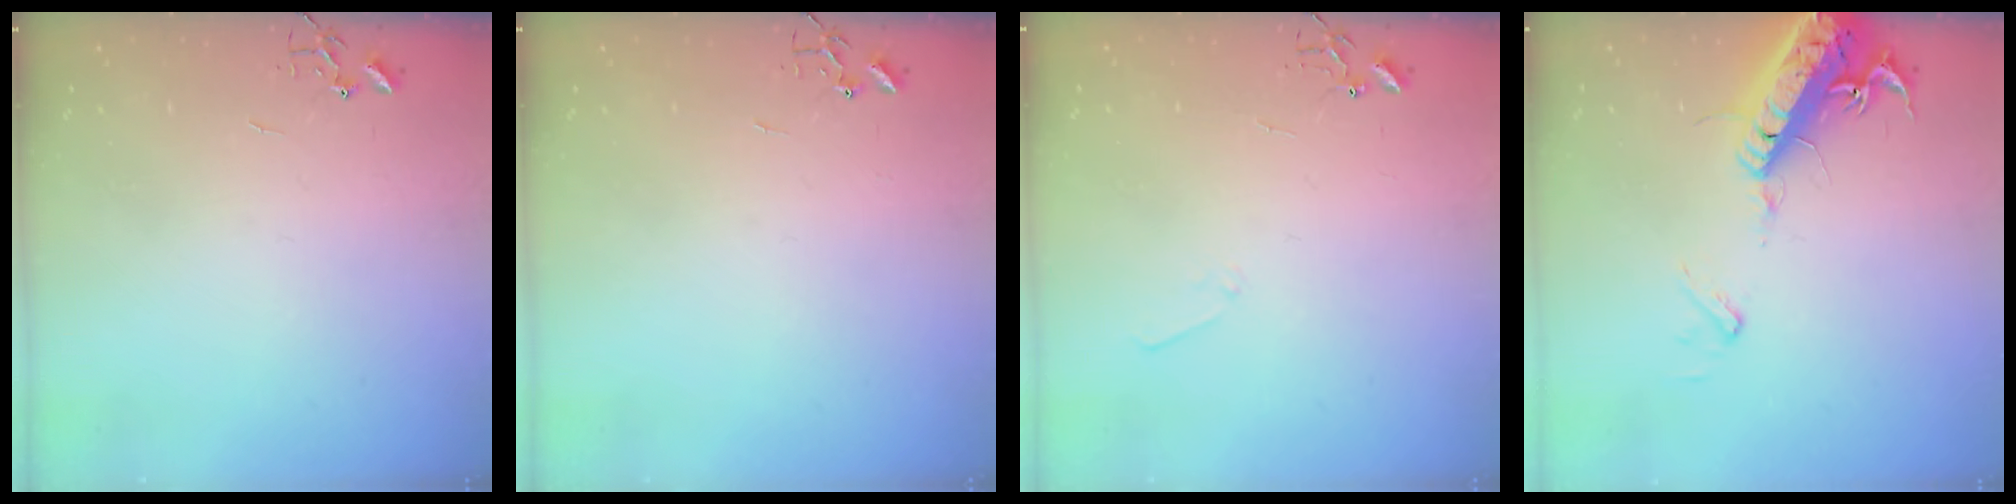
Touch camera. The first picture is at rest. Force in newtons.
{"total": 0.0}
{"total": 4.8, "press": 4.7, "slide": 0.7}
{"total": 18.9, "press": 18.5, "slide": 3.9}